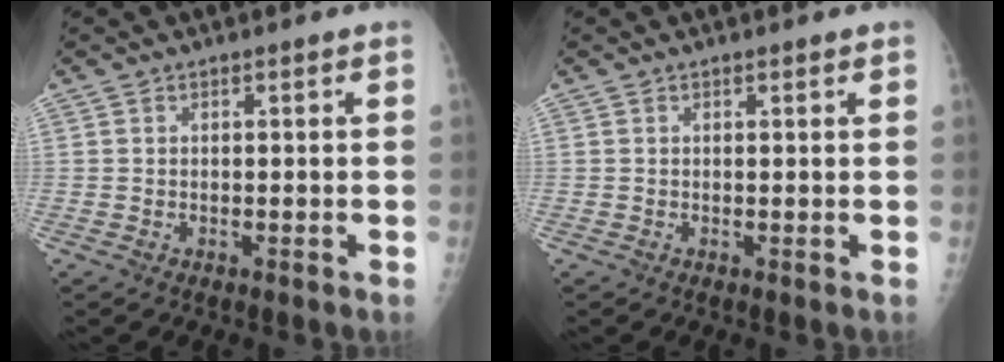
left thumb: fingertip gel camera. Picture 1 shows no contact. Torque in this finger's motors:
{"motor_torque": [-0.18, 0.02, -0.05, 0.09, 0.02]}